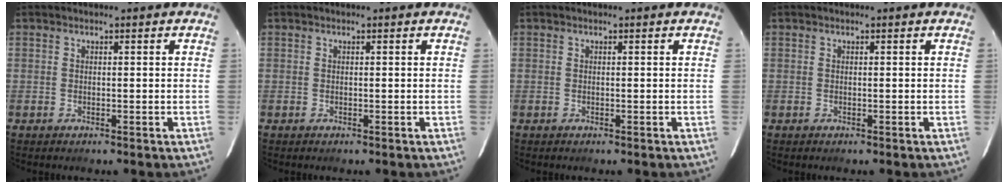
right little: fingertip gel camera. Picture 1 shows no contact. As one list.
[{"total": 0.0}, {"total": 0.0}, {"total": 0.0}]